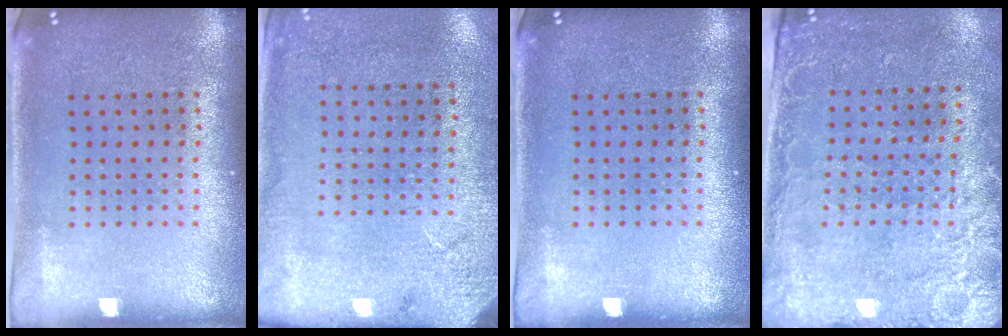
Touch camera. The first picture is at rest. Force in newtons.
{"total": 2.7, "press": 2.2, "slide": 1.5}
{"total": 0.0}
{"total": 2.6, "press": 2.3, "slide": 1.3}